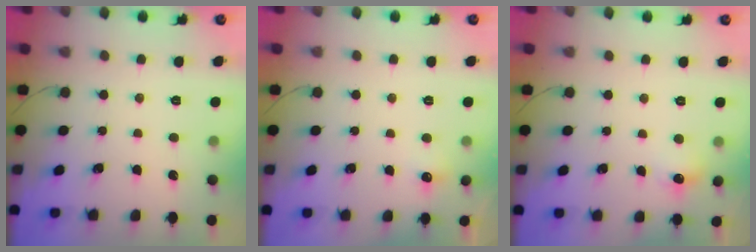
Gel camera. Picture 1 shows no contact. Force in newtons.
{"total": 4.3, "press": 4.1, "slide": 1.2}
{"total": 6.3, "press": 6.1, "slide": 1.9}